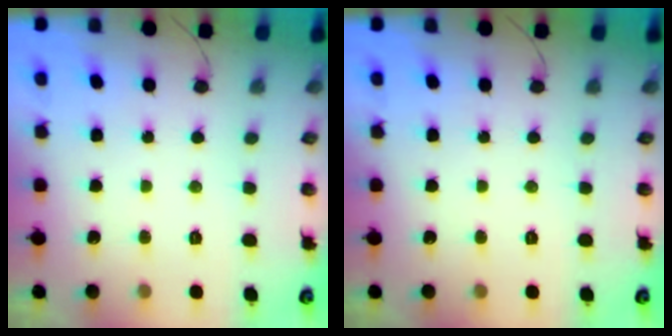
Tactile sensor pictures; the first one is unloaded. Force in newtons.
{"total": 0.0}